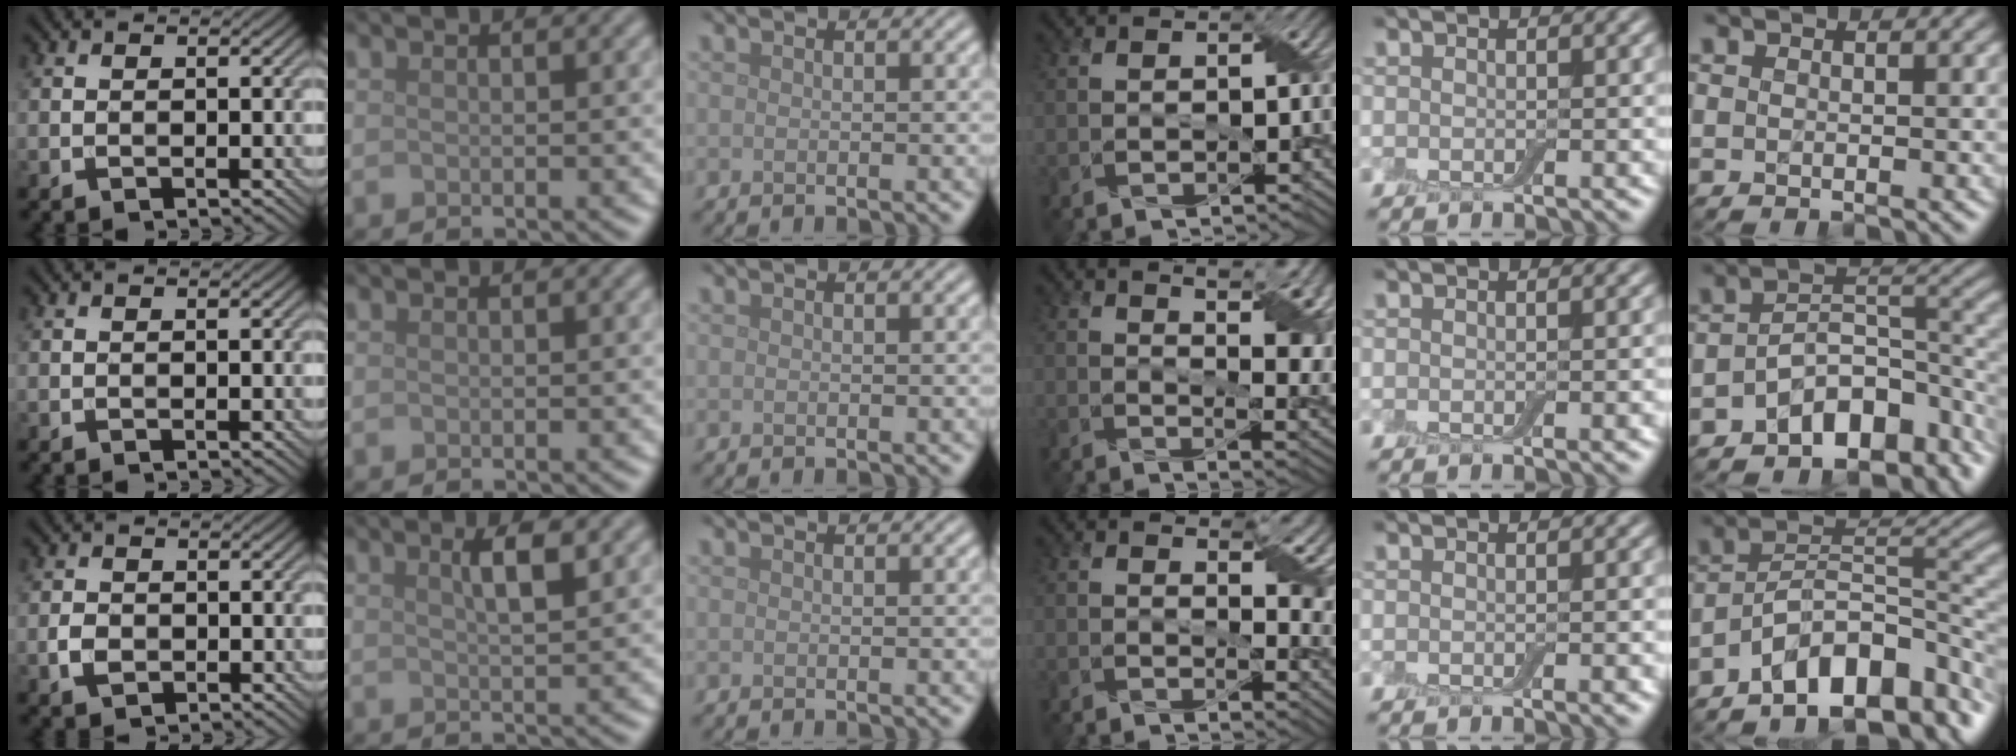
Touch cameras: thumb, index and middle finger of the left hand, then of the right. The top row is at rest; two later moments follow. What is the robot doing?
{"motion": "wrap", "object": "adhesive wrap"}